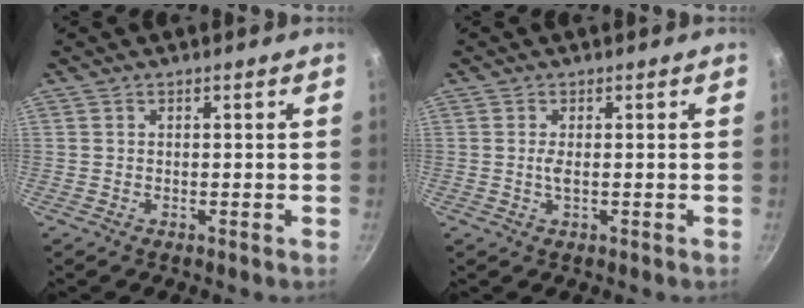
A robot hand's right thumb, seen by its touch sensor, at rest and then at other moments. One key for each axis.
{"total": 1.6, "fx": 0.0, "fy": 0.4, "fz": 1.6, "tx": -0.035, "ty": -0.002, "tz": -0.001}